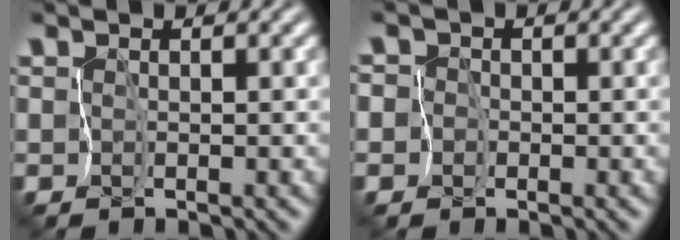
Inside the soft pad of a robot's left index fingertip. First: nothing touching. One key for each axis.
{"total": 4.5, "fx": -1.3, "fy": 4.3, "fz": 0.8, "tx": -0.015, "ty": 0.016, "tz": -0.059}